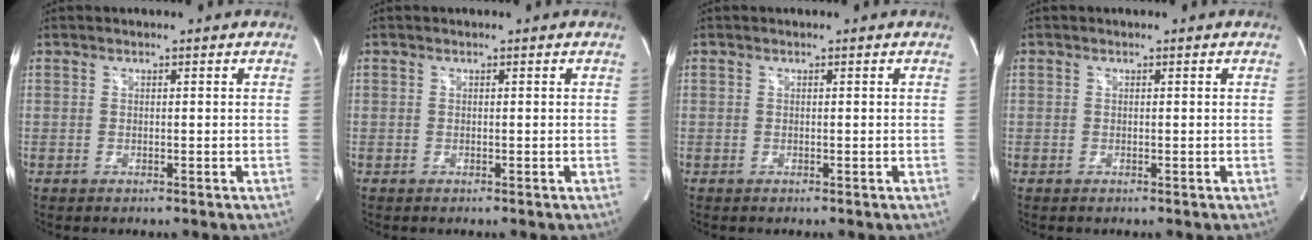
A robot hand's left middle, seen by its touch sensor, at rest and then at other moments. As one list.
[{"total": 0.0}, {"total": 0.0}, {"total": 0.0}]